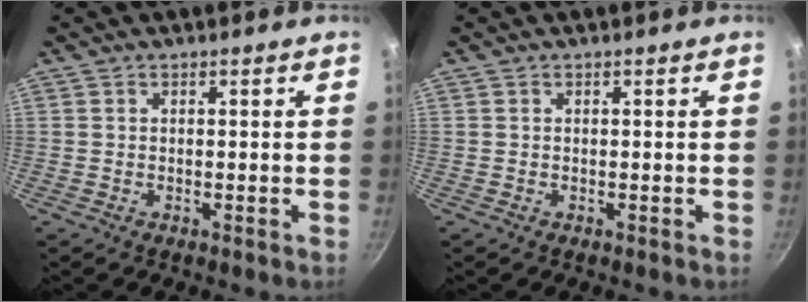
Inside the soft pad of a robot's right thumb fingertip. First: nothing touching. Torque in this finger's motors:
{"motor_torque": [-0.01, 0.00, -0.08, -0.07, 0.01]}